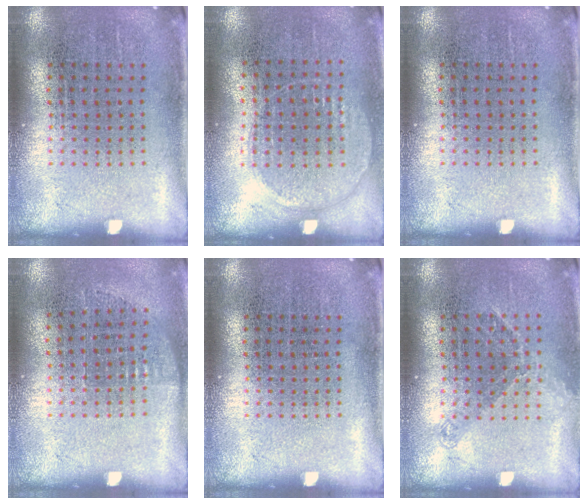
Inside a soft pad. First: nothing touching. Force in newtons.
{"total": 0.9, "press": 0.8, "slide": 0.4}
{"total": 0.0}
{"total": 0.7, "press": 0.6, "slide": 0.3}
{"total": 0.0}
{"total": 1.1, "press": 0.9, "slide": 0.6}